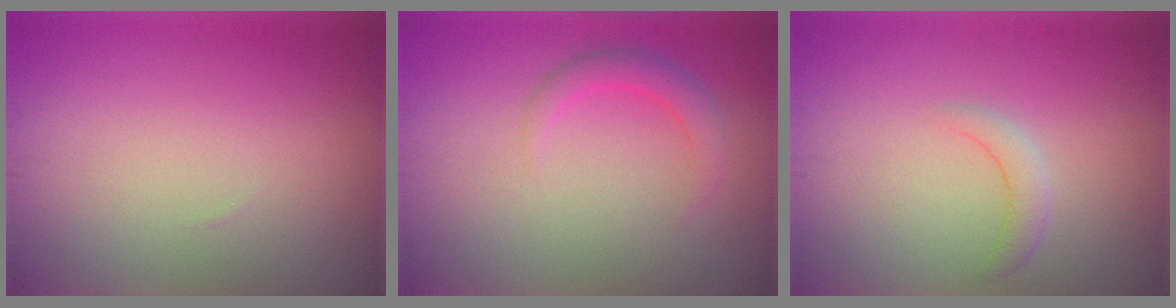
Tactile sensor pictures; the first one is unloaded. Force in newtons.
{"total": 2.1, "press": 2.1, "slide": 0.3}
{"total": 1.5, "press": 1.5, "slide": 0.3}